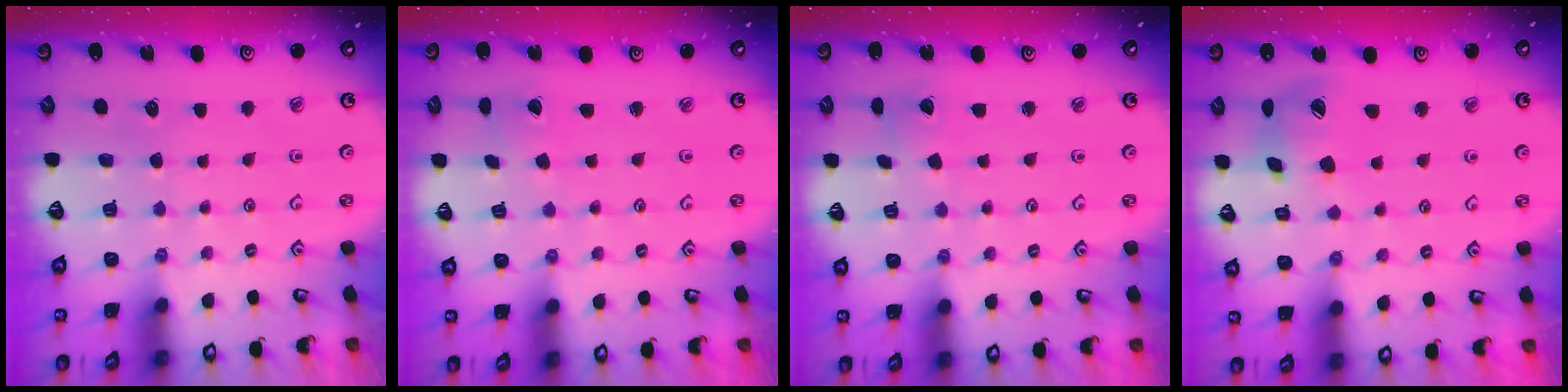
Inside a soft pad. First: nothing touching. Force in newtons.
{"total": 0.9, "press": 0.9, "slide": 0.1}
{"total": 3.5, "press": 3.5, "slide": 0.4}
{"total": 13.2, "press": 13.1, "slide": 1.7}